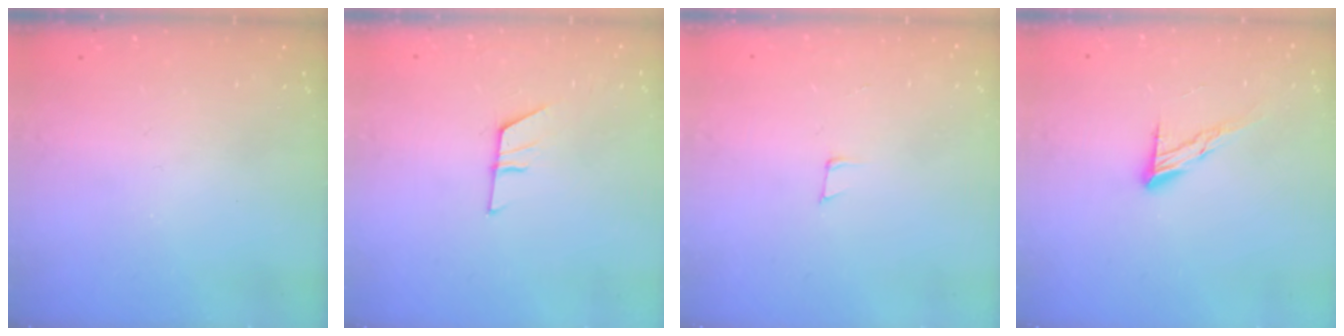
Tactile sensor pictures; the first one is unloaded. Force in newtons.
{"total": 5.1, "press": 5.1, "slide": 0.4}
{"total": 4.4, "press": 4.4, "slide": 0.3}
{"total": 8.7, "press": 8.7, "slide": 0.7}